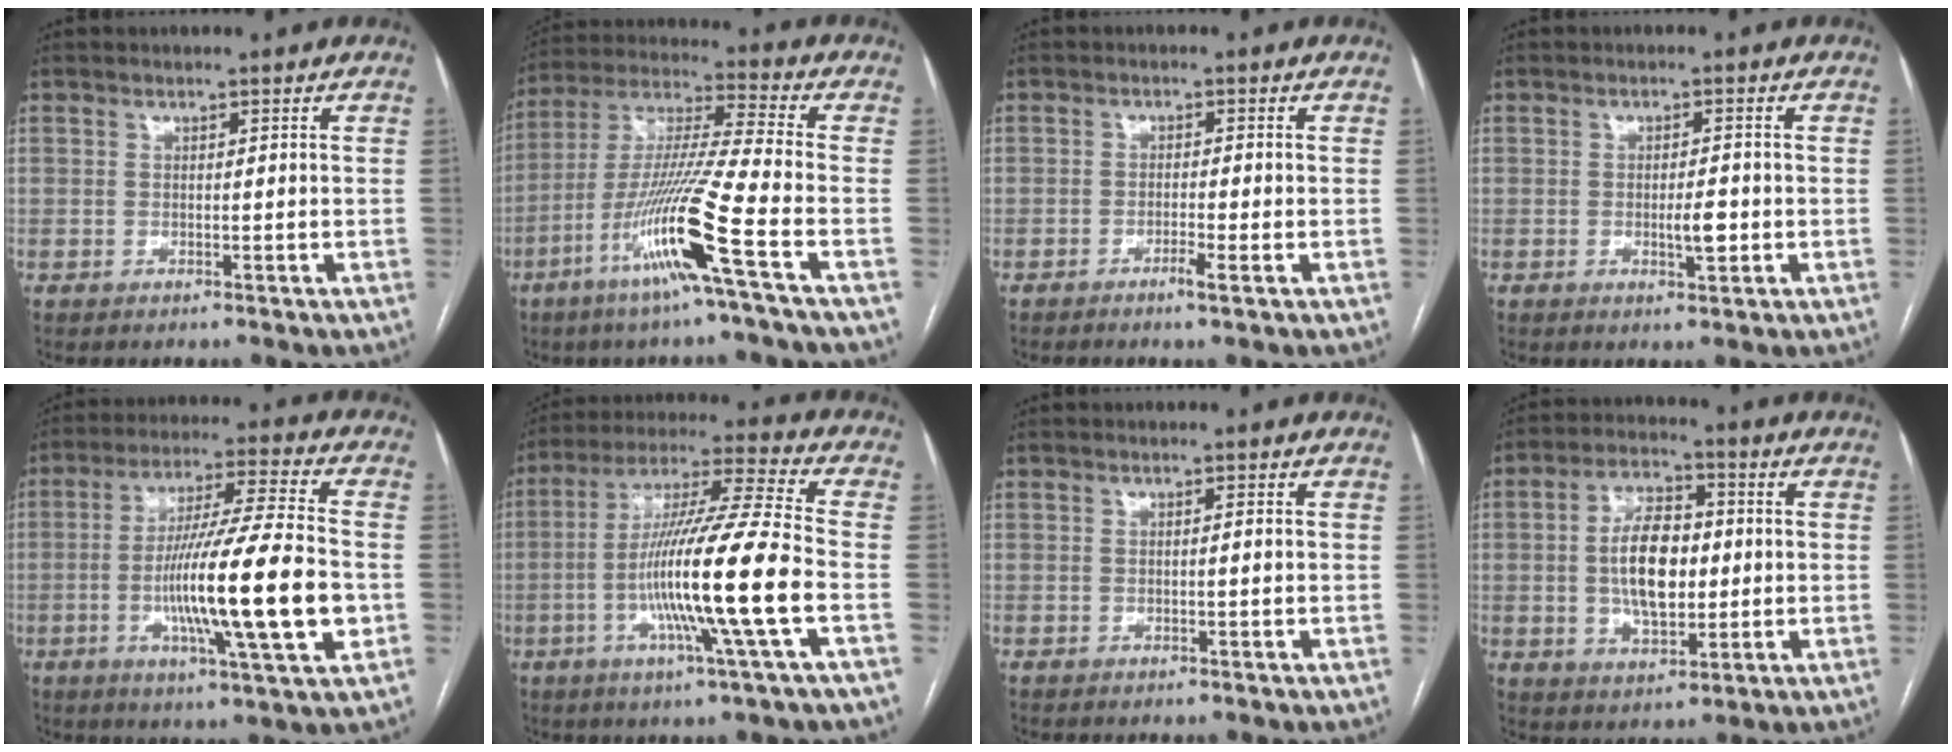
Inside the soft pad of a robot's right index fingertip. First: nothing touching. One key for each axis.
{"total": 16.6, "fx": -7.2, "fy": -1.5, "fz": 14.8, "tx": -0.299, "ty": -0.021, "tz": -0.141}
{"total": 2.2, "fx": -1.2, "fy": -0.2, "fz": 1.8, "tx": -0.031, "ty": -0.003, "tz": -0.022}
{"total": 3.0, "fx": -0.6, "fy": 0.7, "fz": 2.8, "tx": -0.047, "ty": -0.001, "tz": -0.006}
{"total": 18.6, "fx": -3.5, "fy": 0.5, "fz": 18.2, "tx": -0.318, "ty": -0.011, "tz": -0.062}
{"total": 17.8, "fx": -4.1, "fy": -1.3, "fz": 17.3, "tx": -0.321, "ty": -0.009, "tz": -0.086}
{"total": 0.8, "fx": -0.1, "fy": 0.0, "fz": 0.8, "tx": -0.012, "ty": 0.001, "tz": -0.001}
{"total": 10.7, "fx": 0.1, "fy": 5.4, "fz": 9.2, "tx": -0.176, "ty": 0.013, "tz": 0.007}